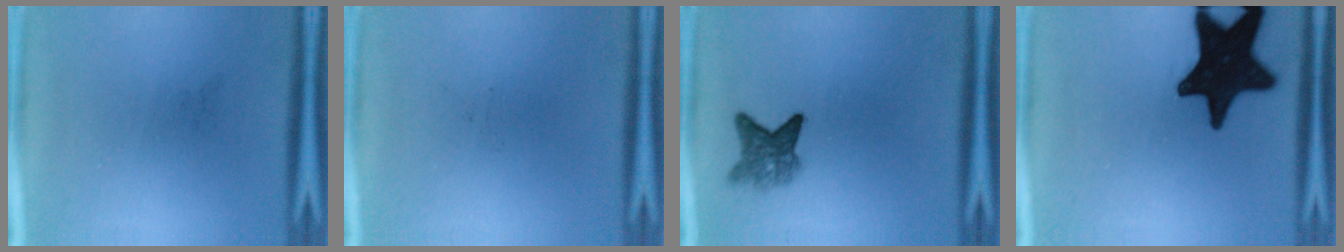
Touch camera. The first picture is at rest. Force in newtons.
{"total": 0.0}
{"total": 4.1}
{"total": 19.9}